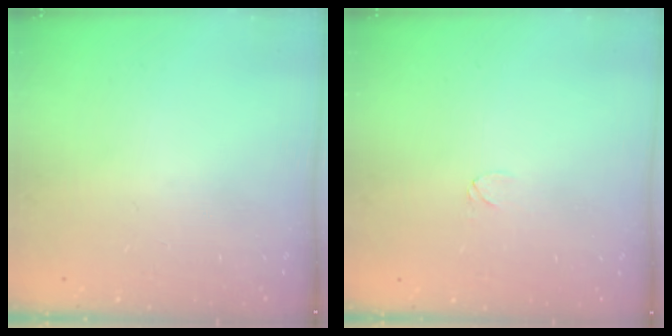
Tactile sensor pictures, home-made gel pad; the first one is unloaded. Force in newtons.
{"total": 3.7, "press": 3.7, "slide": 0.3}